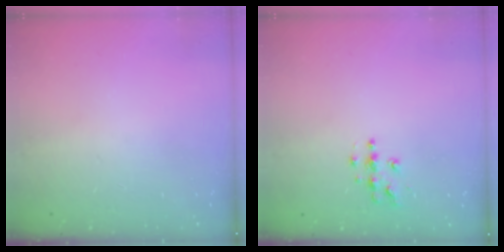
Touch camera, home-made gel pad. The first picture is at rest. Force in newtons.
{"total": 5.0, "press": 5.0, "slide": 0.2}